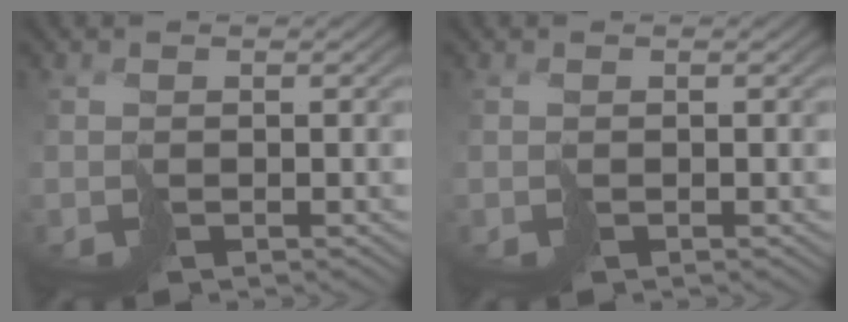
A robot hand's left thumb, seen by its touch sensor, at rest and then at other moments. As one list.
[{"total": 0.0}]